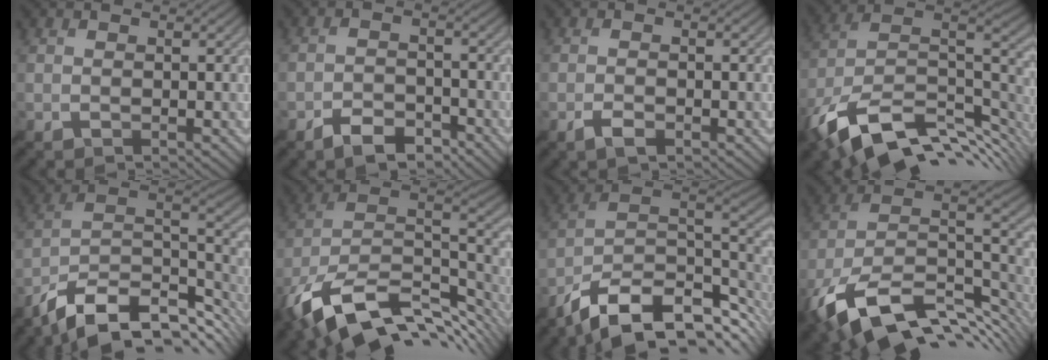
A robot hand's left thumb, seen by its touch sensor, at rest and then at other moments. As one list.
[{"total": 4.5, "force": [-3.6, 1.8, 2.0], "torque": [-0.031, -0.001, -0.065]}, {"total": 1.7, "force": [-1.2, 0.5, 1.1], "torque": [-0.020, 0.000, -0.023]}, {"total": 16.2, "force": [-8.1, 8.5, 11.2], "torque": [-0.256, -0.026, -0.132]}, {"total": 14.1, "force": [-9.1, 6.0, 9.0], "torque": [-0.207, -0.013, -0.152]}, {"total": 16.7, "force": [-9.0, 8.6, 11.1], "torque": [-0.265, -0.026, -0.145]}, {"total": 14.4, "force": [-8.2, 6.4, 9.9], "torque": [-0.213, -0.011, -0.140]}, {"total": 17.6, "force": [-9.6, 8.7, 12.0], "torque": [-0.277, -0.027, -0.155]}]